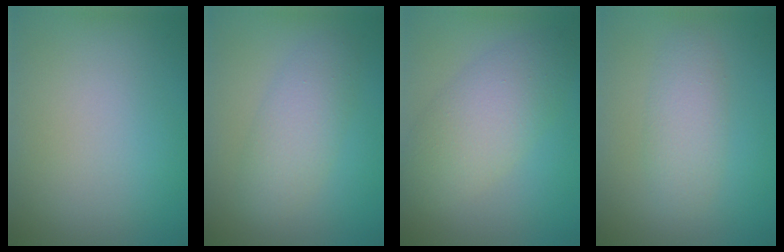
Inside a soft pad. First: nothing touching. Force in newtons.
{"total": 3.2, "press": 3.2, "slide": 0.0}
{"total": 5.3, "press": 5.3, "slide": 0.4}
{"total": 2.7, "press": 2.7, "slide": 0.1}